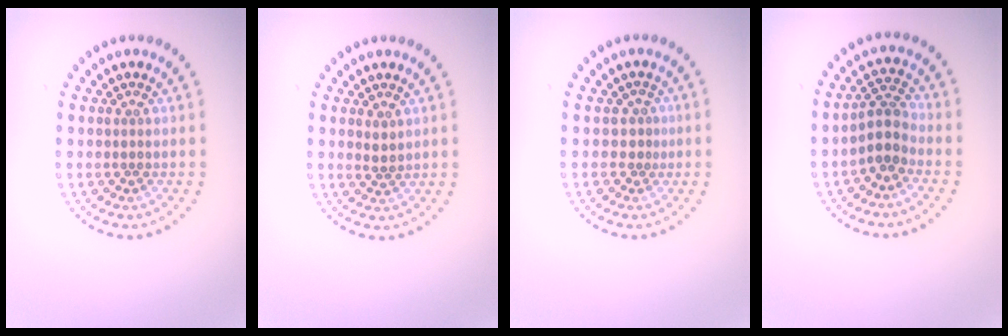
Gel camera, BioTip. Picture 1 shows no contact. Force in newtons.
{"total": 1.0, "press": 0.9, "slide": 0.5}
{"total": 1.0, "press": 0.5, "slide": 0.8}
{"total": 2.6, "press": 2.1, "slide": 1.6}